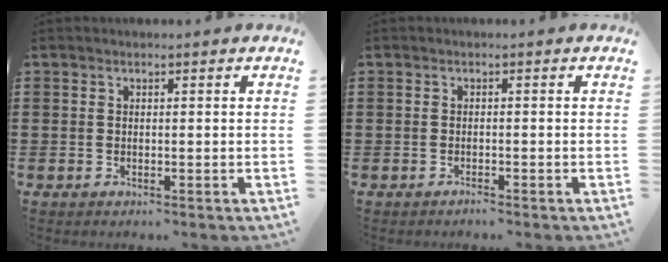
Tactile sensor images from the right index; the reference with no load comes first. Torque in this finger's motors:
{"motor_torque": [-0.56, 0.82, -0.97, -0.21]}